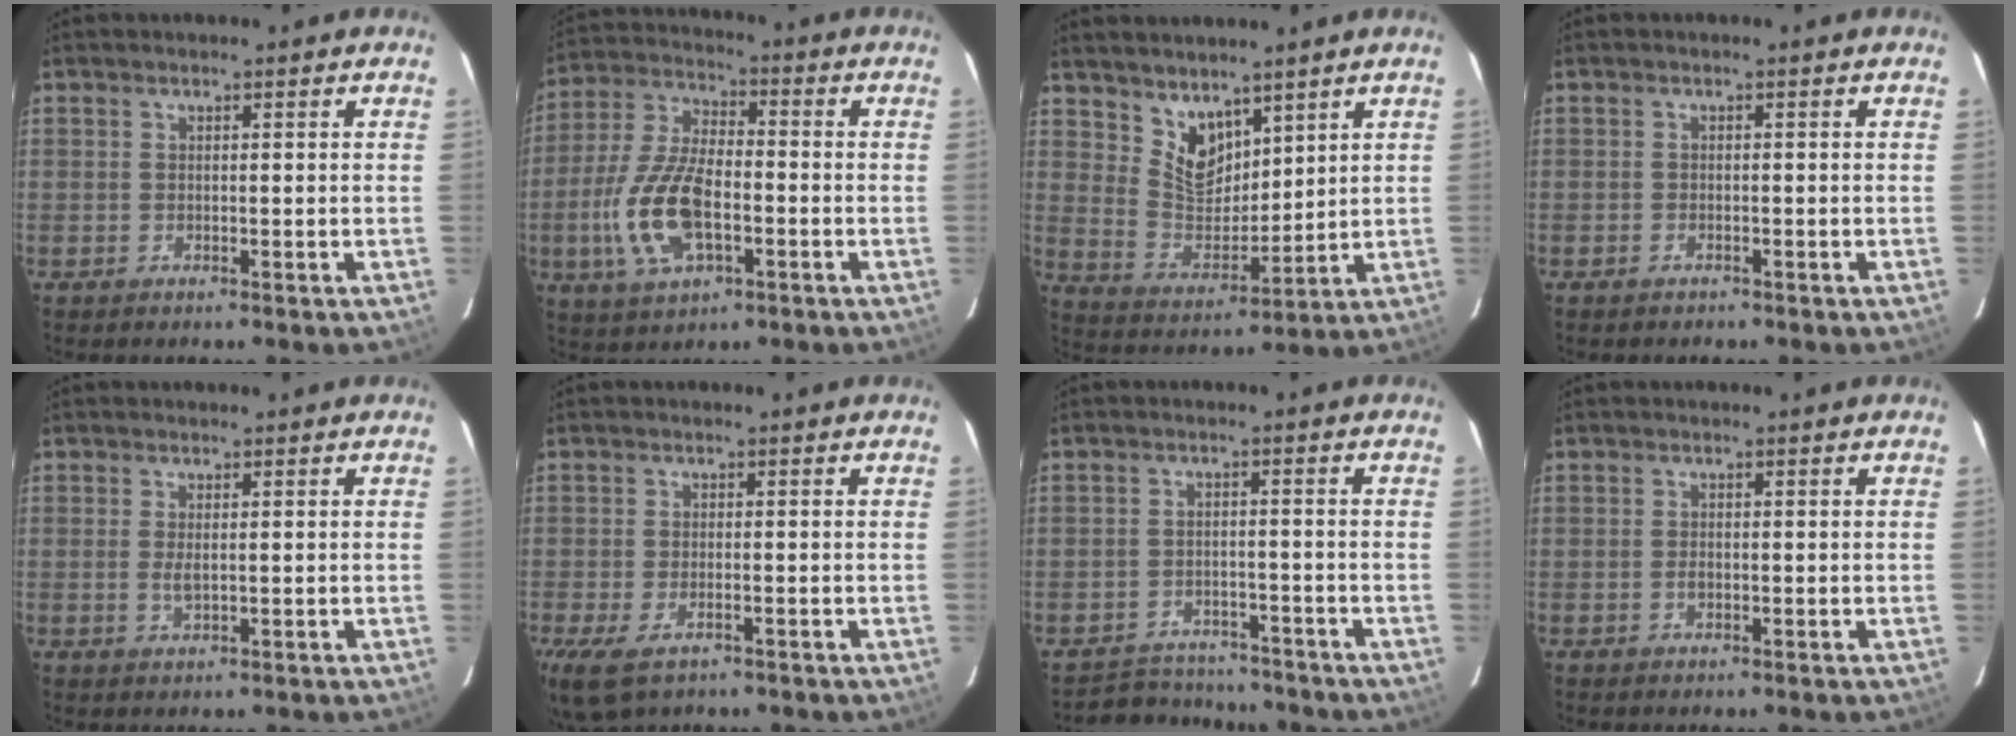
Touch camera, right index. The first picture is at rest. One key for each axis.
{"total": 14.7, "fx": -4.2, "fy": 6.9, "fz": 12.3, "tx": -0.269, "ty": -0.002, "tz": -0.076}
{"total": 8.5, "fx": 6.1, "fy": 4.7, "fz": 3.4, "tx": -0.053, "ty": -0.002, "tz": 0.130}
{"total": 1.1, "fx": -0.9, "fy": 0.6, "fz": 0.1, "tx": -0.004, "ty": 0.002, "tz": -0.016}
{"total": 2.0, "fx": 0.0, "fy": 0.8, "fz": 1.9, "tx": -0.038, "ty": -0.003, "tz": 0.001}
{"total": 8.3, "fx": -4.8, "fy": 4.0, "fz": 5.5, "tx": -0.127, "ty": -0.031, "tz": -0.084}
{"total": 9.8, "fx": -8.9, "fy": 3.9, "fz": 1.5, "tx": -0.046, "ty": 0.015, "tz": -0.119}
{"total": 1.1, "fx": -0.3, "fy": 0.7, "fz": 0.7, "tx": -0.013, "ty": 0.000, "tz": -0.005}